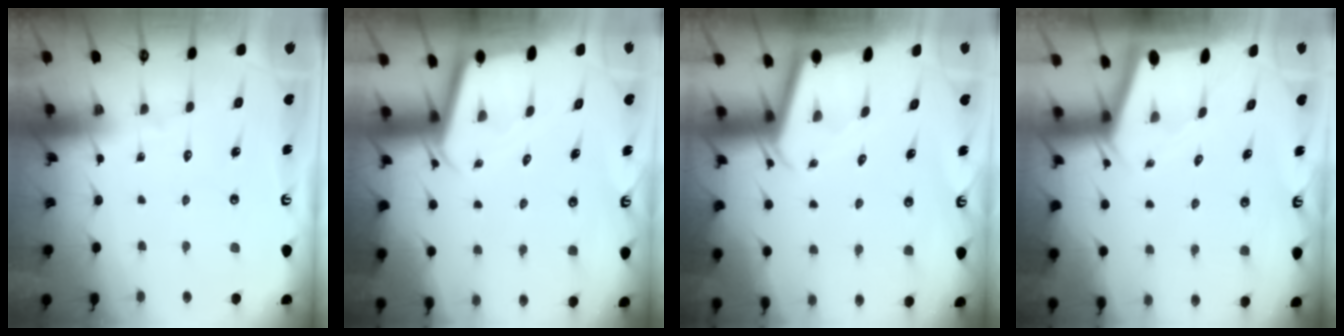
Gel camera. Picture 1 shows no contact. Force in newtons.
{"total": 2.4, "press": 2.4, "slide": 0.1}
{"total": 2.4, "press": 2.4, "slide": 0.3}
{"total": 2.1, "press": 2.1, "slide": 0.0}